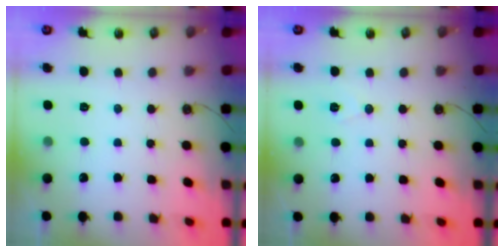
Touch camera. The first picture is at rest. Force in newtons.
{"total": 5.9, "press": 4.0, "slide": 4.4}